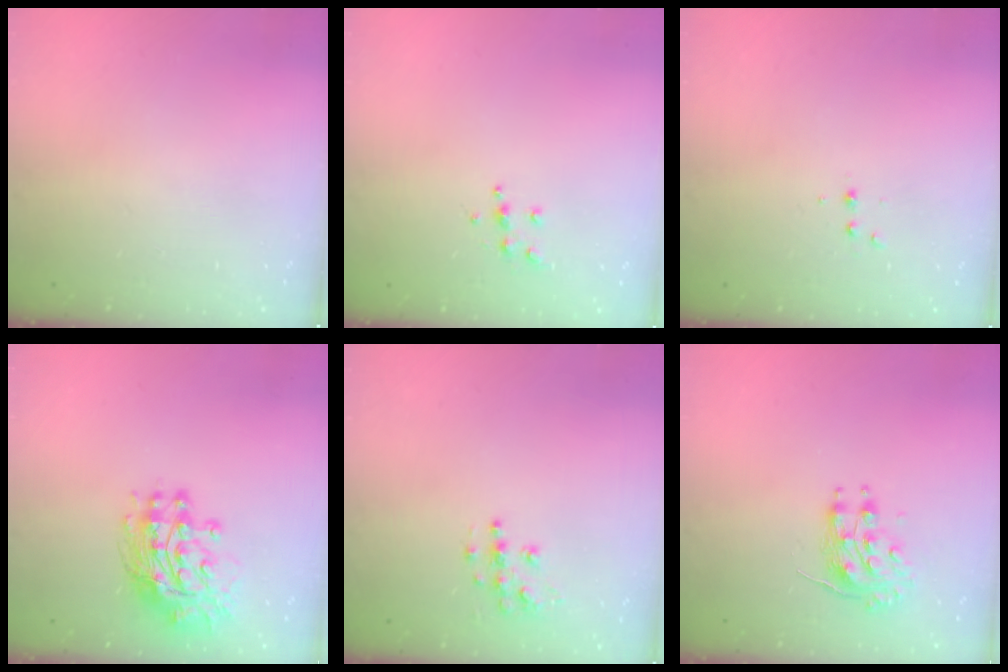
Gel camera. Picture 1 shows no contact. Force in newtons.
{"total": 4.5, "press": 4.5, "slide": 0.5}
{"total": 2.9, "press": 2.7, "slide": 1.1}
{"total": 12.3, "press": 12.2, "slide": 1.6}
{"total": 7.3, "press": 7.3, "slide": 0.2}
{"total": 8.7, "press": 8.7, "slide": 0.2}